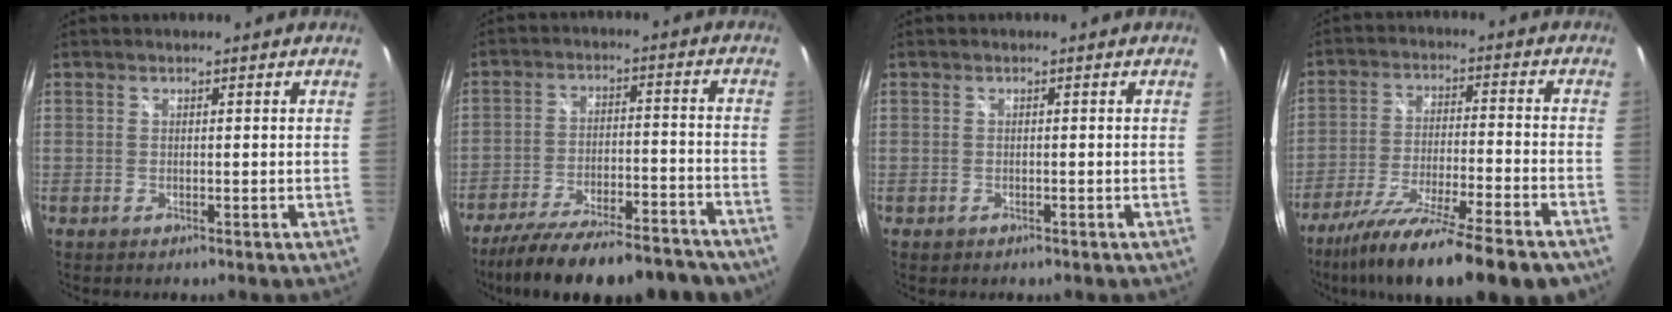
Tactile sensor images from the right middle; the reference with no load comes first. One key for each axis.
{"total": 22.6, "fx": -18.7, "fy": 5.7, "fz": 11.2, "tx": -0.196, "ty": -0.033, "tz": -0.262}
{"total": 0.6, "fx": -0.3, "fy": 0.4, "fz": 0.3, "tx": -0.006, "ty": -0.003, "tz": -0.005}
{"total": 20.1, "fx": -15.5, "fy": 1.6, "fz": 12.6, "tx": -0.227, "ty": -0.052, "tz": -0.253}